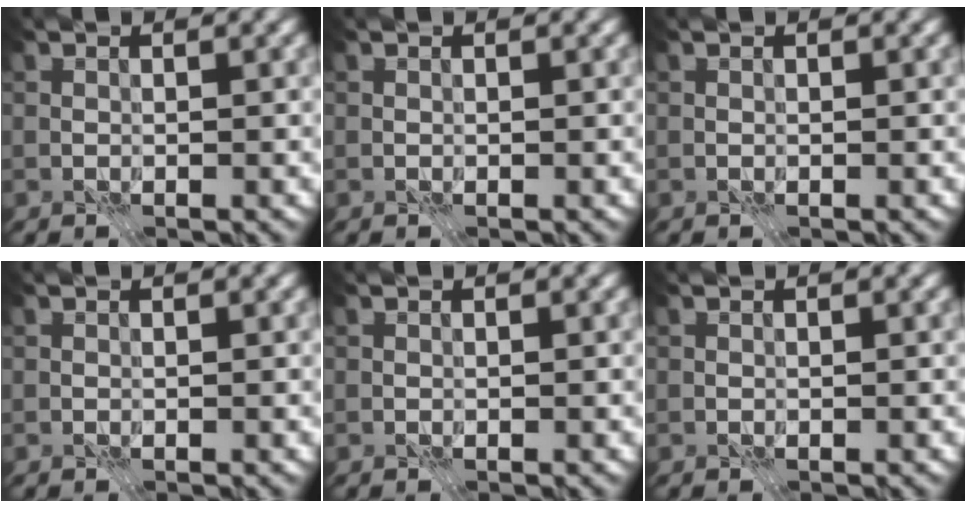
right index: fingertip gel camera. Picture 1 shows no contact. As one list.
[{"total": 0.0}, {"total": 0.0}, {"total": 0.0}, {"total": 0.0}, {"total": 0.0}]